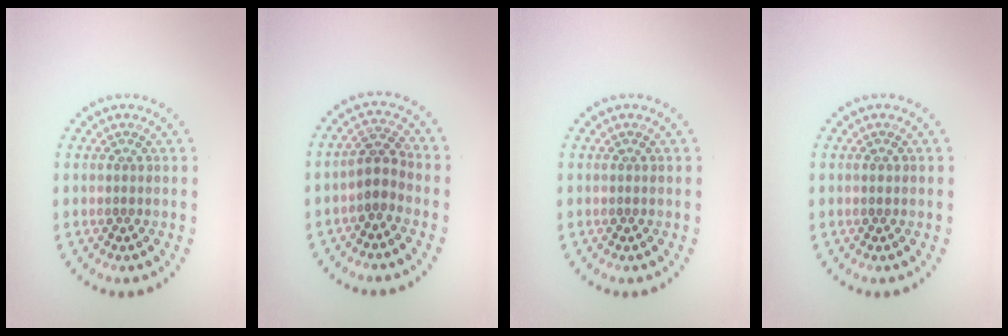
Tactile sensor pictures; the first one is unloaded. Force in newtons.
{"total": 2.3, "press": 1.9, "slide": 1.3}
{"total": 0.0}
{"total": 0.7, "press": 0.7, "slide": 0.0}